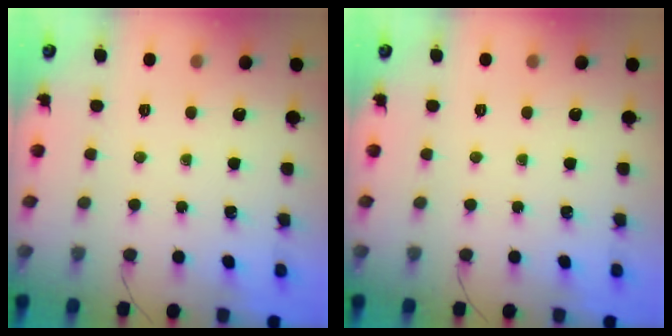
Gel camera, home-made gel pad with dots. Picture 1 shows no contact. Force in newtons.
{"total": 0.0}